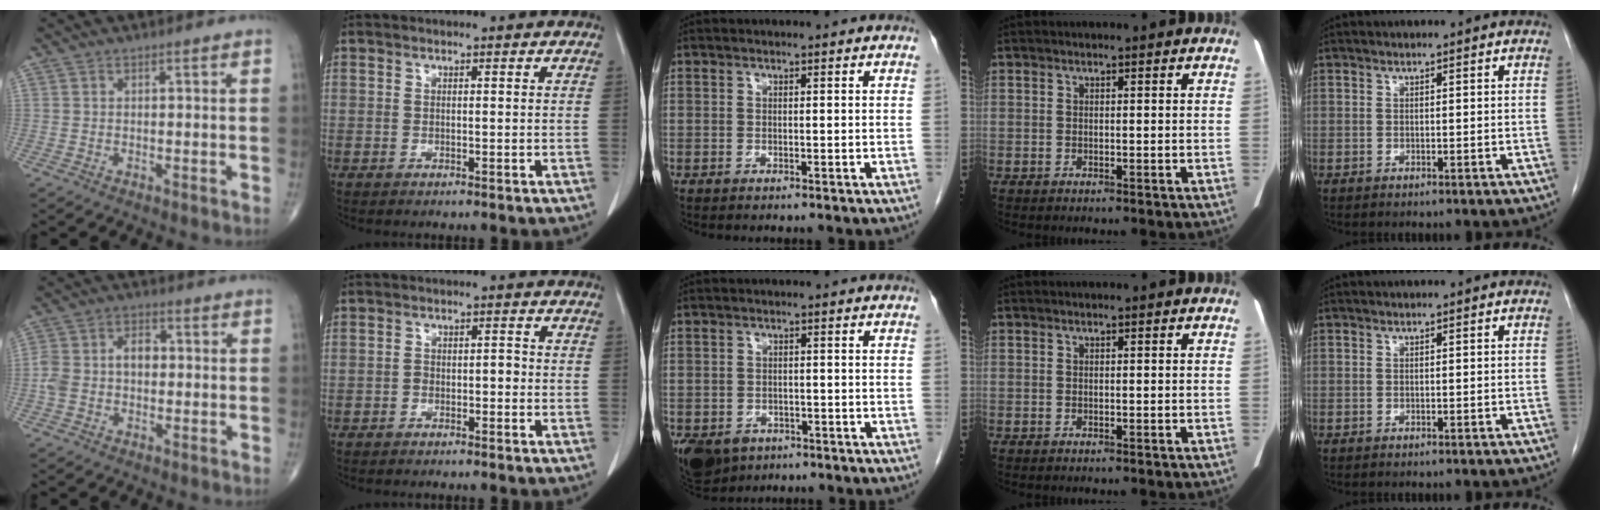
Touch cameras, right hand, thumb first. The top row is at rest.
{"thumb": {"total": 7.4, "force": [-0.4, 5.1, 5.3], "torque": [-0.103, 0.031, -0.012]}, "index": {"total": 2.1, "force": [-0.8, 1.1, 1.5], "torque": [-0.021, 0.011, -0.011]}, "middle": {"total": 11.0, "force": [-5.9, 8.2, 4.4], "torque": [-0.122, -0.012, -0.080]}}